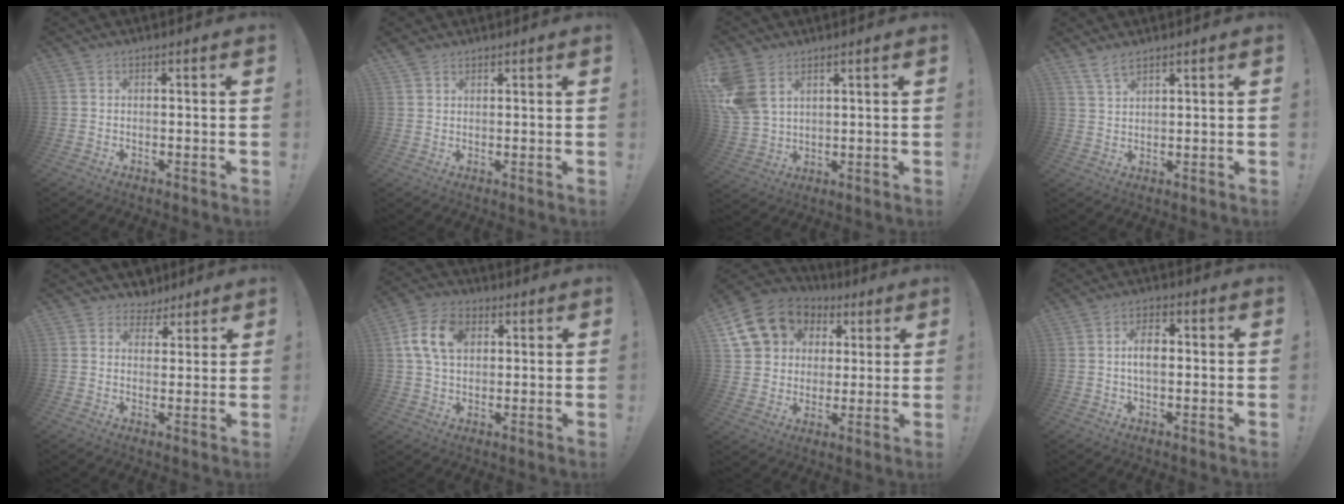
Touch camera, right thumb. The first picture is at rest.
{"total": 2.8, "force": [2.2, 1.5, 0.6], "torque": [-0.001, -0.015, 0.041]}
{"total": 10.3, "force": [4.9, 7.1, 5.6], "torque": [-0.121, -0.017, 0.102]}
{"total": 4.9, "force": [4.0, 1.8, 2.2], "torque": [-0.036, -0.020, 0.075]}
{"total": 5.4, "force": [3.6, 4.0, 0.5], "torque": [-0.005, -0.022, 0.070]}
{"total": 11.9, "force": [3.2, 8.4, 7.8], "torque": [-0.144, 0.013, 0.062]}
{"total": 16.5, "force": [7.0, 13.4, 6.8], "torque": [-0.104, -0.027, 0.153]}
{"total": 6.3, "force": [0.2, 3.5, 5.2], "torque": [-0.083, 0.005, -0.001]}